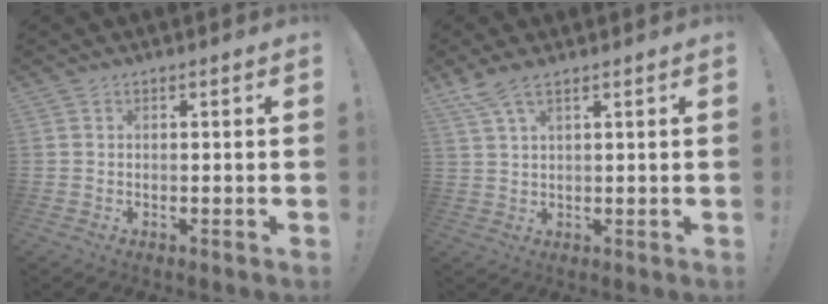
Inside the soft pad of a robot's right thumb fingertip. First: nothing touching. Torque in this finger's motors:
{"motor_torque": [0.14, 0.06, 0.42, 0.33, 0.06]}